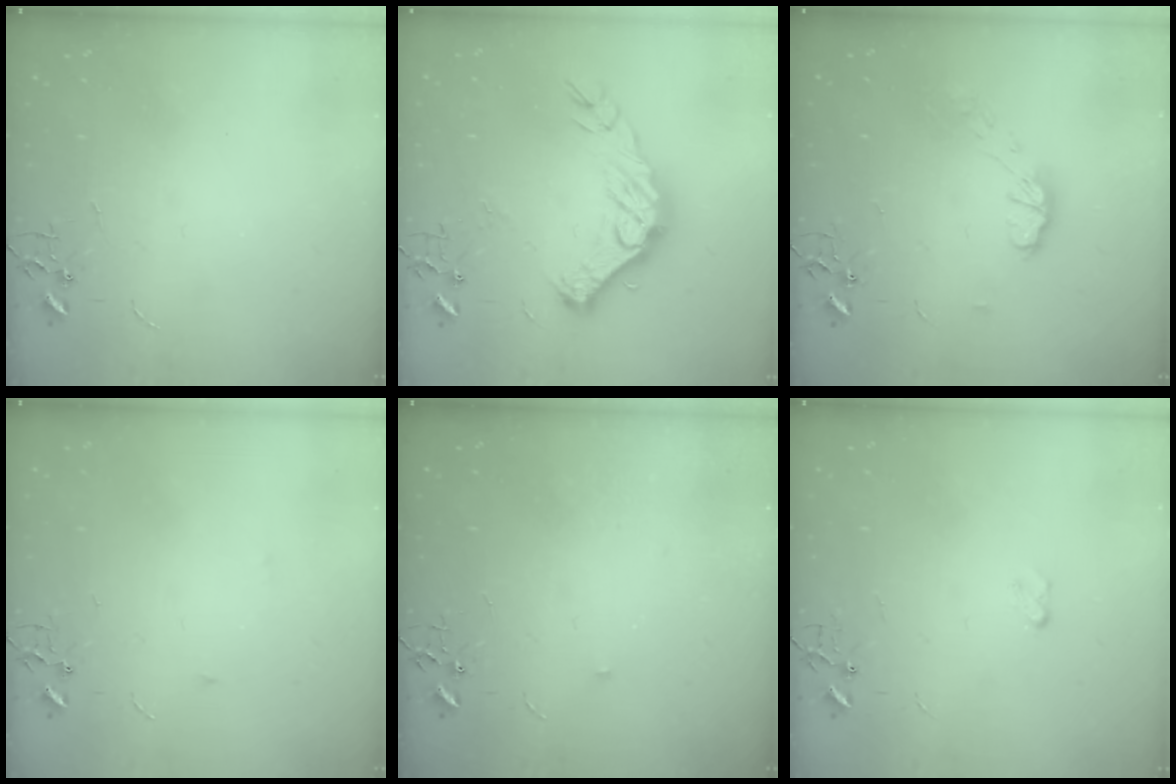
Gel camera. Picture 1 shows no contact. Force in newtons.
{"total": 17.2, "press": 17.2, "slide": 1.2}
{"total": 7.4, "press": 7.3, "slide": 0.4}
{"total": 3.8, "press": 3.7, "slide": 1.0}
{"total": 3.0, "press": 2.9, "slide": 0.5}
{"total": 2.9, "press": 2.8, "slide": 0.4}